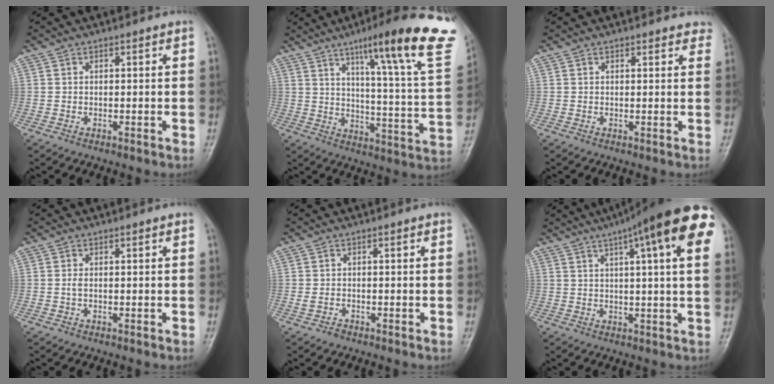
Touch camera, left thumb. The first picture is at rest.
{"total": 24.9, "force": [14.8, 2.9, 19.7], "torque": [-0.256, -0.060, 0.200]}
{"total": 3.2, "force": [2.8, 1.2, 1.0], "torque": [0.015, -0.006, 0.018]}
{"total": 0.6, "force": [-0.1, 0.2, 0.5], "torque": [-0.011, -0.001, -0.003]}
{"total": 0.9, "force": [-0.7, 0.5, 0.3], "torque": [-0.006, 0.005, -0.011]}
{"total": 19.8, "force": [9.3, 3.7, 17.1], "torque": [-0.241, 0.014, 0.115]}